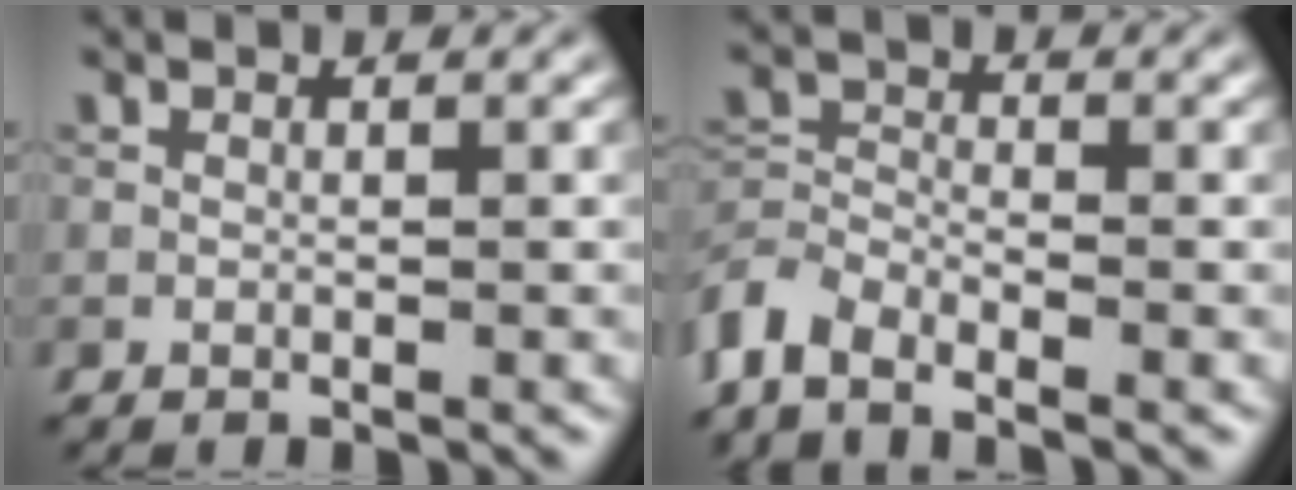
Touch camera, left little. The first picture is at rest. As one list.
[{"total": 3.8, "force": [-3.1, 1.5, 1.7], "torque": [-0.040, -0.006, -0.074]}]